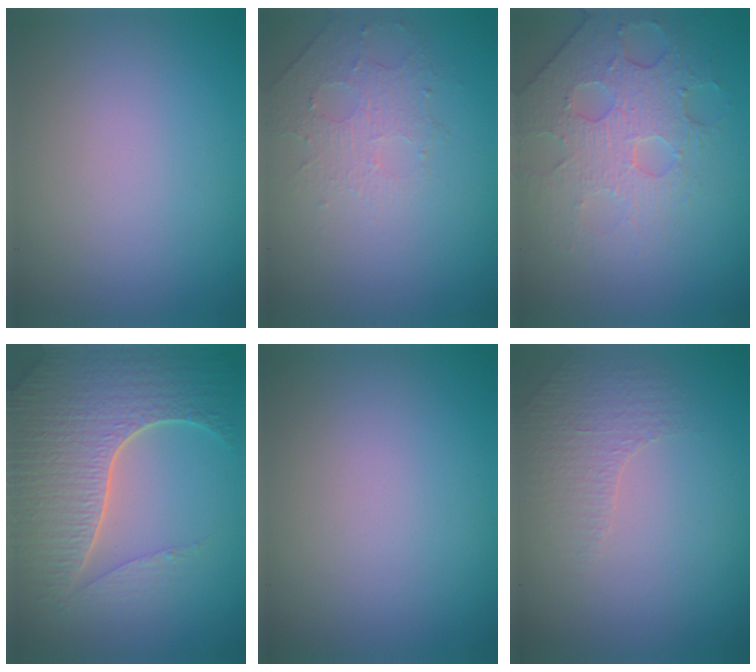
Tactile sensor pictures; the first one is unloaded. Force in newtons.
{"total": 1.6, "press": 1.2, "slide": 1.0}
{"total": 4.1, "press": 3.9, "slide": 1.3}
{"total": 7.6, "press": 5.6, "slide": 5.1}
{"total": 0.0}
{"total": 1.3, "press": 0.9, "slide": 0.9}